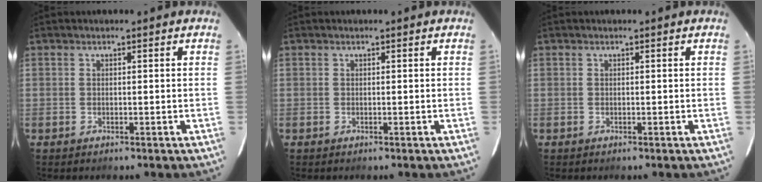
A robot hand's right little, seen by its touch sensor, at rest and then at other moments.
{"total": 0.0}
{"total": 0.0}